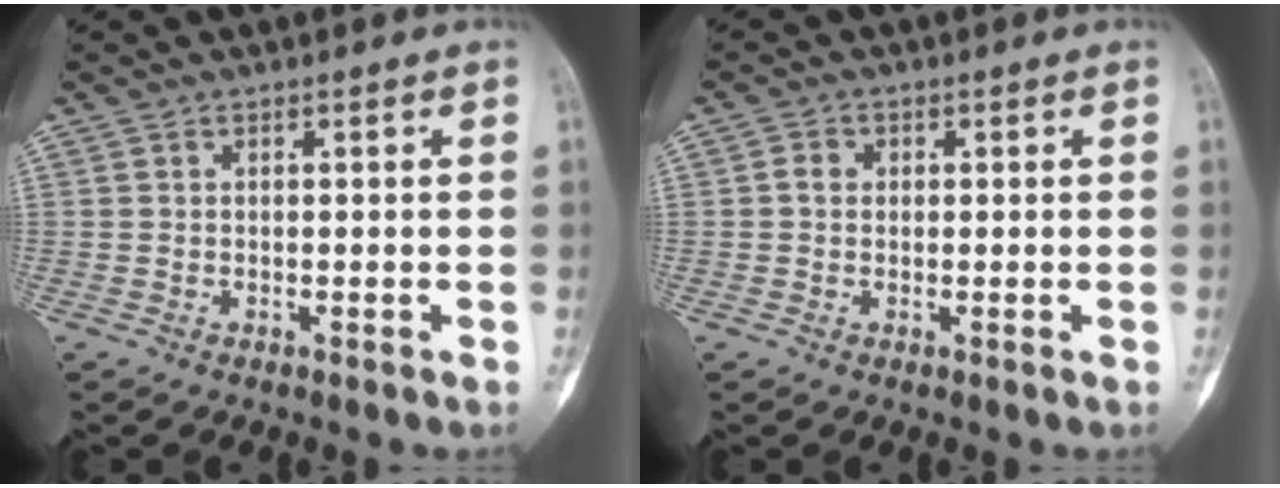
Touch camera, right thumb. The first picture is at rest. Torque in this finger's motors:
{"motor_torque": [-0.17, 0.21, 0.31, -0.01, -0.01]}